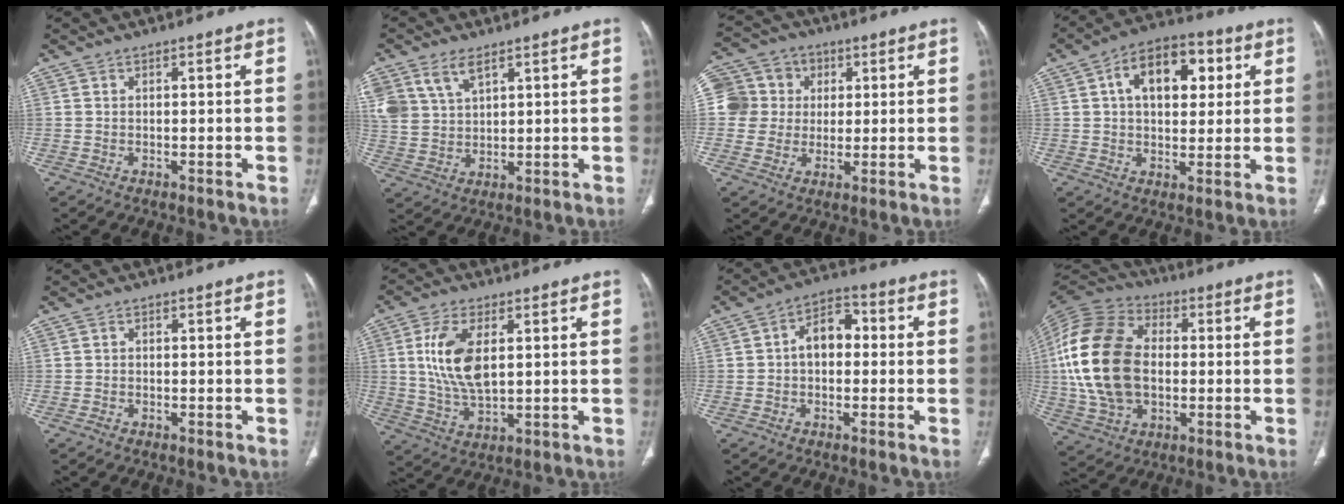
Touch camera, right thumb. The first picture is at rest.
{"total": 9.0, "force": [5.2, 5.1, 5.4], "torque": [-0.106, -0.008, 0.114]}
{"total": 11.2, "force": [2.1, 10.6, 2.9], "torque": [-0.030, 0.016, 0.032]}
{"total": 14.1, "force": [4.0, 8.5, 10.5], "torque": [-0.131, 0.011, 0.058]}
{"total": 0.7, "force": [-0.4, 0.5, 0.2], "torque": [-0.003, 0.001, -0.010]}
{"total": 11.1, "force": [2.3, 5.5, 9.4], "torque": [-0.189, -0.012, 0.050]}
{"total": 7.2, "force": [0.1, 4.8, 5.3], "torque": [-0.066, 0.028, -0.009]}
{"total": 21.8, "force": [0.4, 14.5, 16.3], "torque": [-0.327, 0.014, 0.011]}